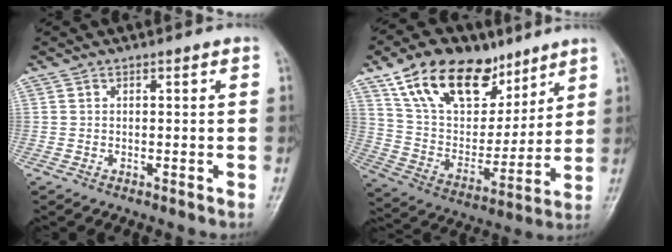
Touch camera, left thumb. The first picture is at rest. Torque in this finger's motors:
{"motor_torque": [0.43, 0.31, 1.44, -1.33, 0.26]}